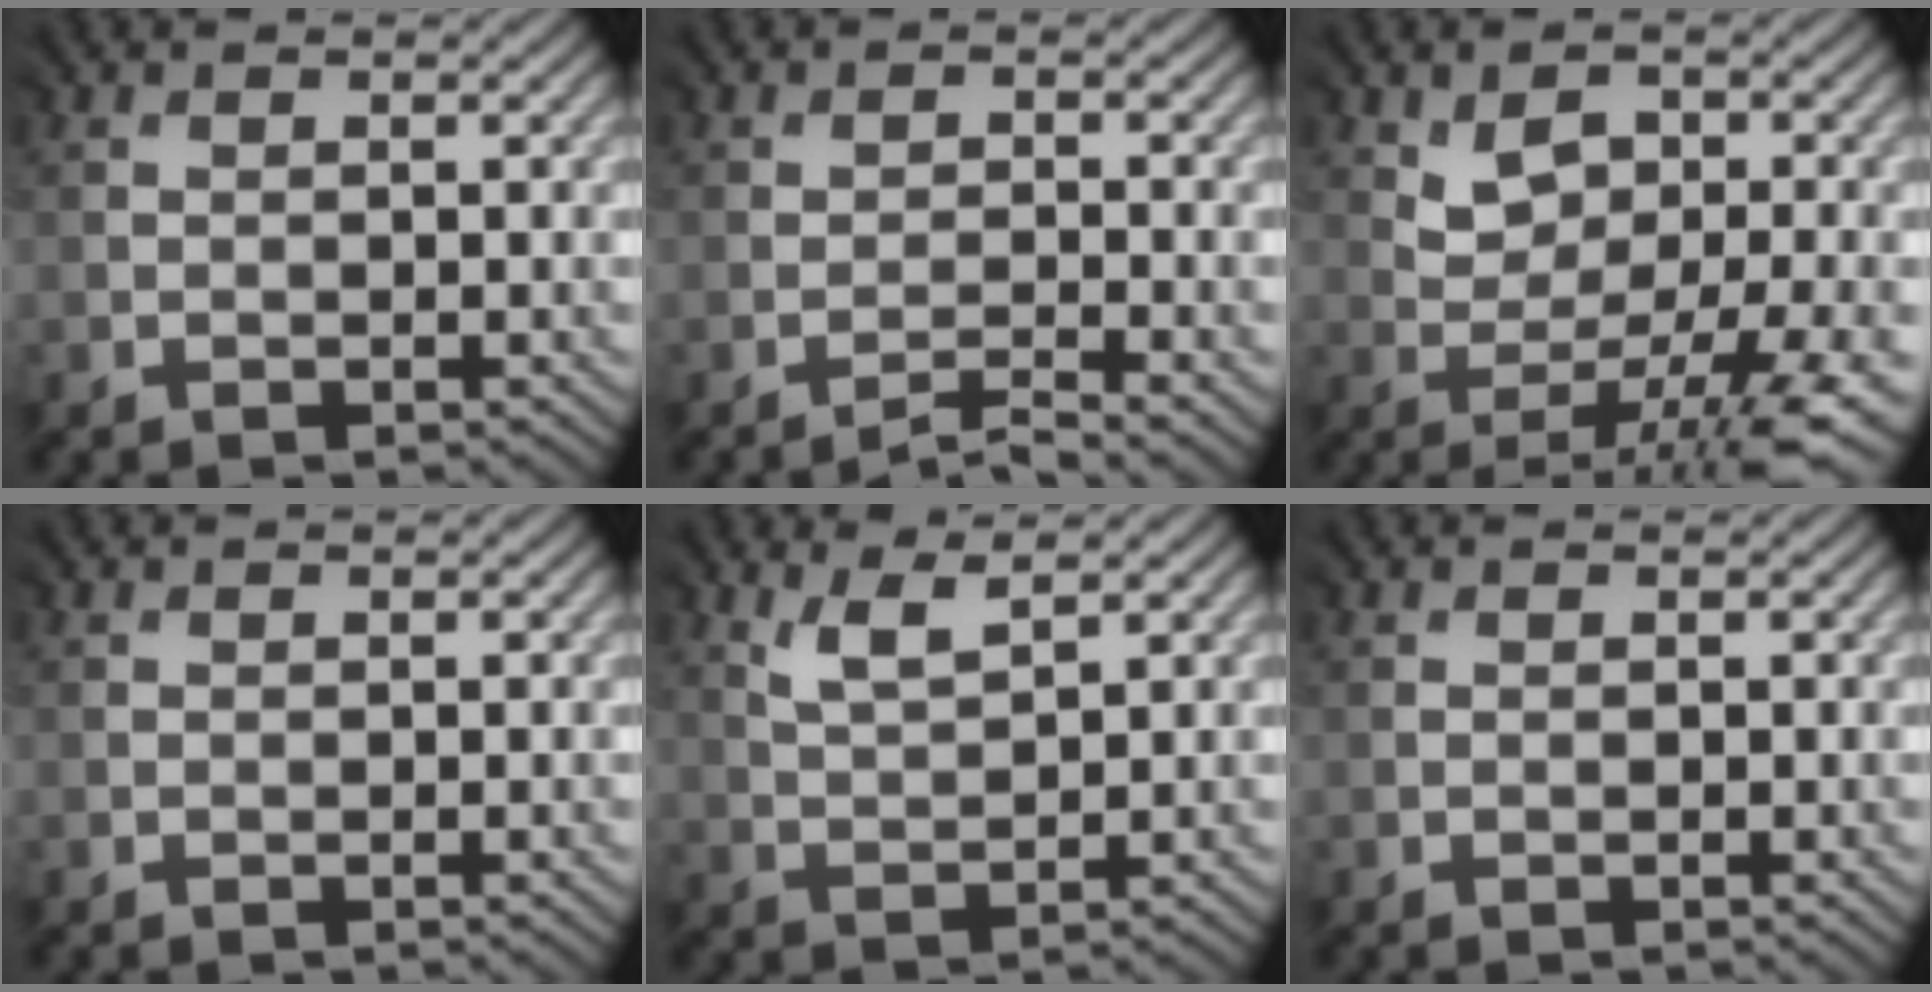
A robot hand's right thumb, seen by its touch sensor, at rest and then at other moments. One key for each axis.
{"total": 1.9, "fx": -1.8, "fy": -0.5, "fz": -0.3, "tx": 0.013, "ty": 0.002, "tz": -0.038}
{"total": 7.2, "fx": -0.3, "fy": 3.6, "fz": 6.3, "tx": -0.089, "ty": -0.002, "tz": 0.000}
{"total": 0.0}
{"total": 3.4, "fx": 3.1, "fy": 0.7, "fz": 1.2, "tx": -0.035, "ty": 0.003, "tz": 0.065}
{"total": 0.0}